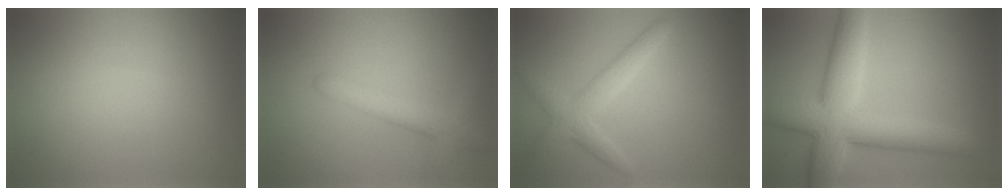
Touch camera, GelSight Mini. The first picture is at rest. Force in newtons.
{"total": 3.3, "press": 3.3, "slide": 0.0}
{"total": 2.8, "press": 2.8, "slide": 0.0}
{"total": 9.0, "press": 9.0, "slide": 0.2}